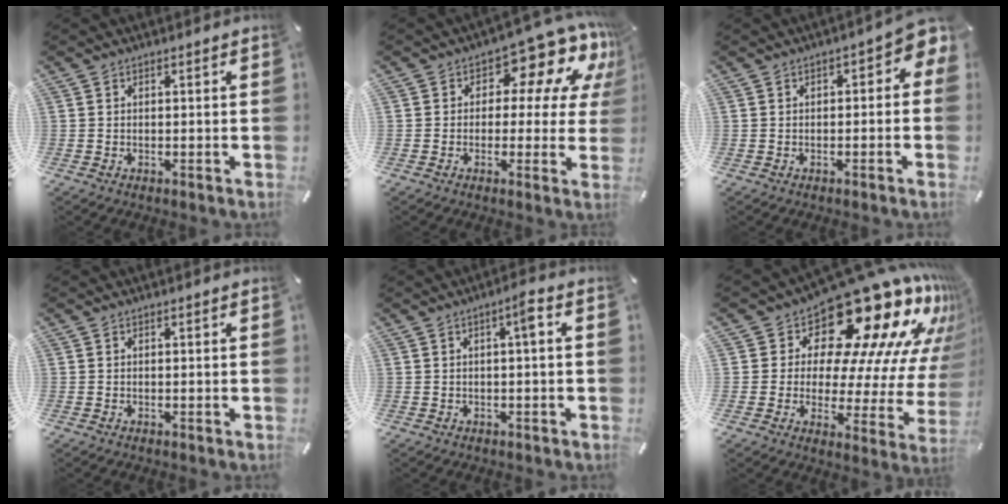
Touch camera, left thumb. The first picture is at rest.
{"total": 12.5, "force": [6.8, 6.9, 7.9], "torque": [-0.110, -0.051, 0.118]}
{"total": 3.9, "force": [-0.2, 2.3, 3.1], "torque": [-0.044, 0.007, -0.009]}
{"total": 0.0}
{"total": 3.4, "force": [0.2, 0.4, 3.4], "torque": [-0.066, 0.007, 0.000]}
{"total": 22.0, "force": [16.6, 8.8, 11.4], "torque": [-0.143, -0.152, 0.272]}